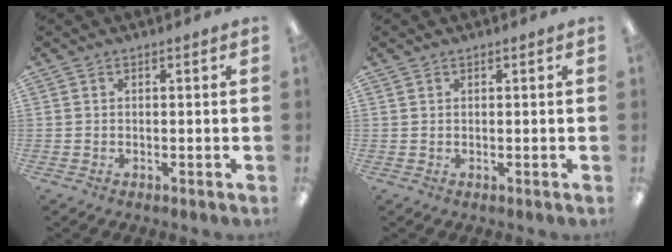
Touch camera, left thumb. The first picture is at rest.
{"total": 0.6, "force": [0.5, 0.3, 0.0], "torque": [0.000, 0.000, 0.010]}